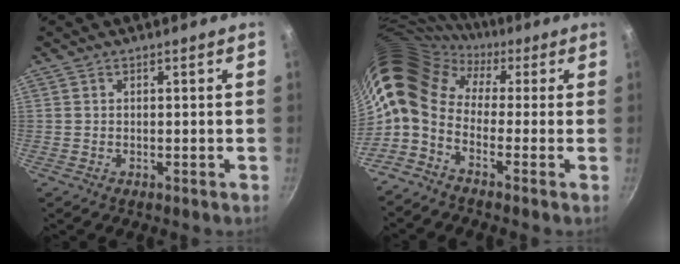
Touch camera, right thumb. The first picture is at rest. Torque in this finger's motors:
{"motor_torque": [0.28, 0.70, 1.49, -1.01, 0.67]}